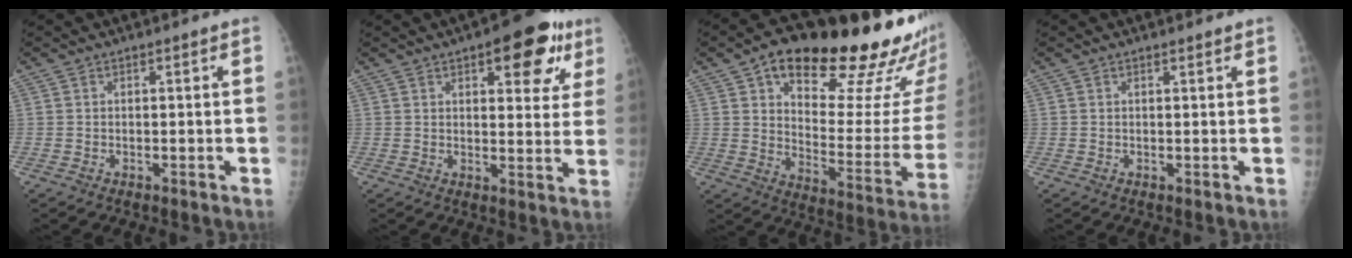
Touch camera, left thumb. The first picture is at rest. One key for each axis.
{"total": 12.6, "fx": 6.4, "fy": 5.3, "fz": 9.5, "tx": -0.074, "ty": -0.017, "tz": 0.074}
{"total": 28.8, "fx": 18.2, "fy": 9.3, "fz": 20.3, "tx": -0.249, "ty": -0.054, "tz": 0.258}
{"total": 0.5, "fx": 0.5, "fy": 0.1, "fz": 0.2, "tx": -0.007, "ty": -0.003, "tz": 0.008}